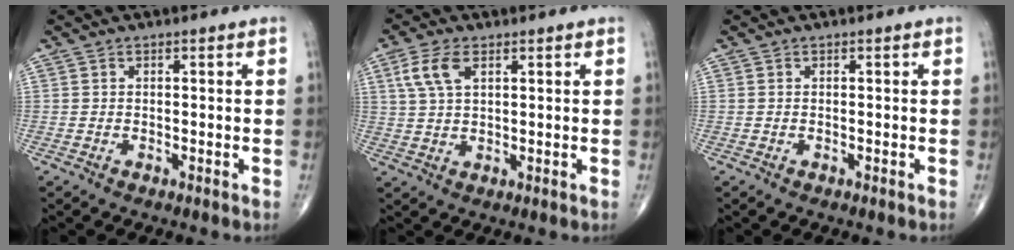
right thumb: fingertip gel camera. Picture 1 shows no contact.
{"total": 6.1, "force": [2.5, 3.0, 4.7], "torque": [-0.106, 0.003, 0.054]}
{"total": 0.0}